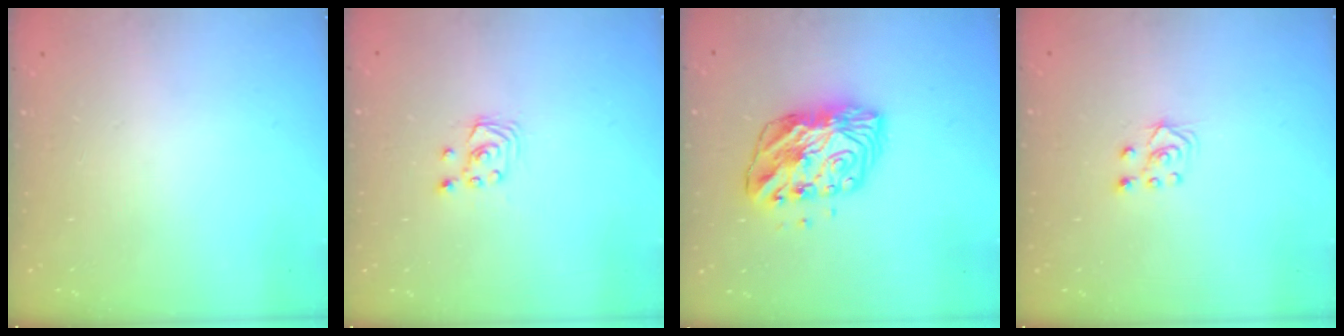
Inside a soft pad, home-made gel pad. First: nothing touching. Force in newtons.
{"total": 2.9, "press": 2.8, "slide": 0.3}
{"total": 10.7, "press": 10.7, "slide": 1.2}
{"total": 4.1, "press": 4.1, "slide": 0.7}